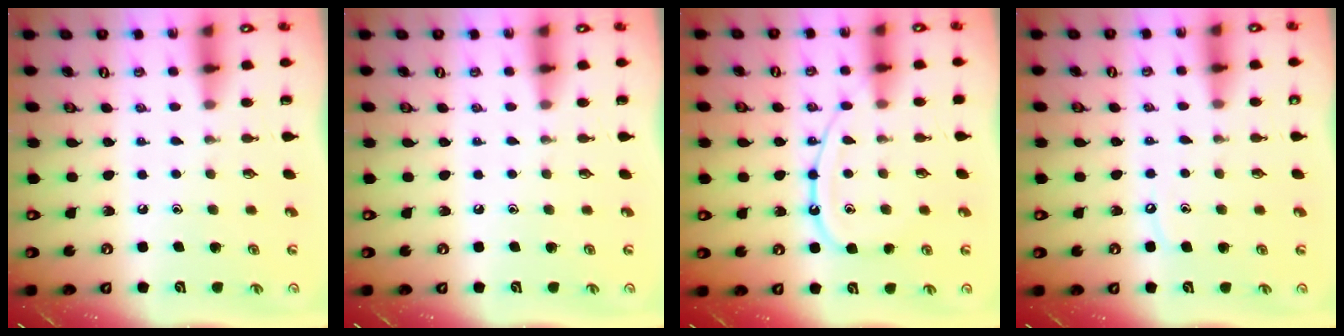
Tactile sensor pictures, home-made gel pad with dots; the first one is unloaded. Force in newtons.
{"total": 0.0}
{"total": 11.9, "press": 11.8, "slide": 1.1}
{"total": 3.8, "press": 3.8, "slide": 0.4}